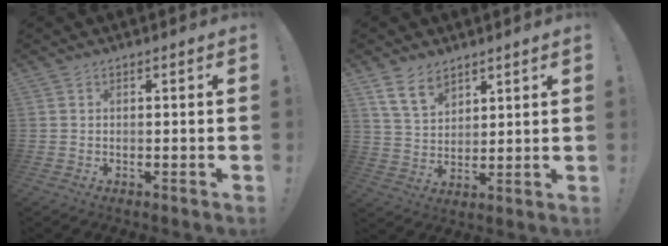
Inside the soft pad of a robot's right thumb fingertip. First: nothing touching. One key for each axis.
{"total": 9.4, "fx": 6.5, "fy": 5.3, "fz": 4.3, "tx": -0.084, "ty": -0.030, "tz": 0.130}